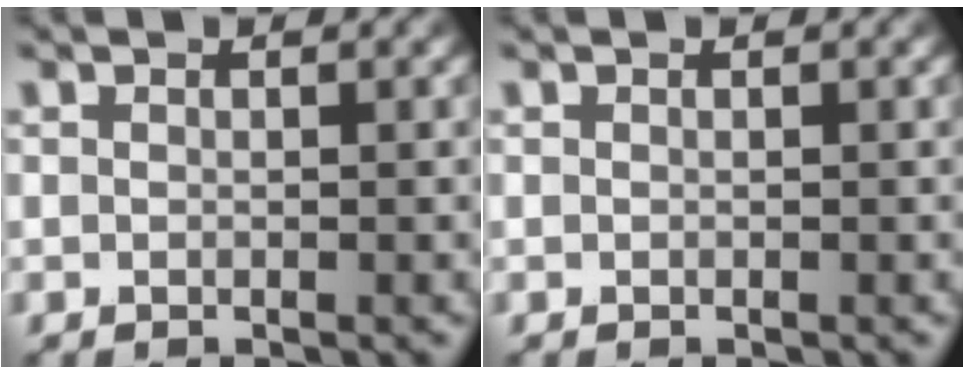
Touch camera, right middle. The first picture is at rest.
{"total": 0.0}